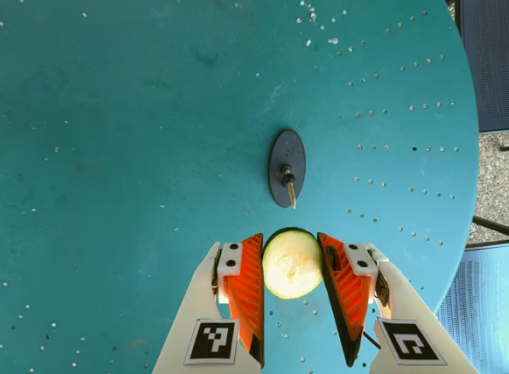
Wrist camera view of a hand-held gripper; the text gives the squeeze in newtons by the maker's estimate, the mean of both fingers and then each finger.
{"total": 13.1, "left": 13.9, "right": 12.3}